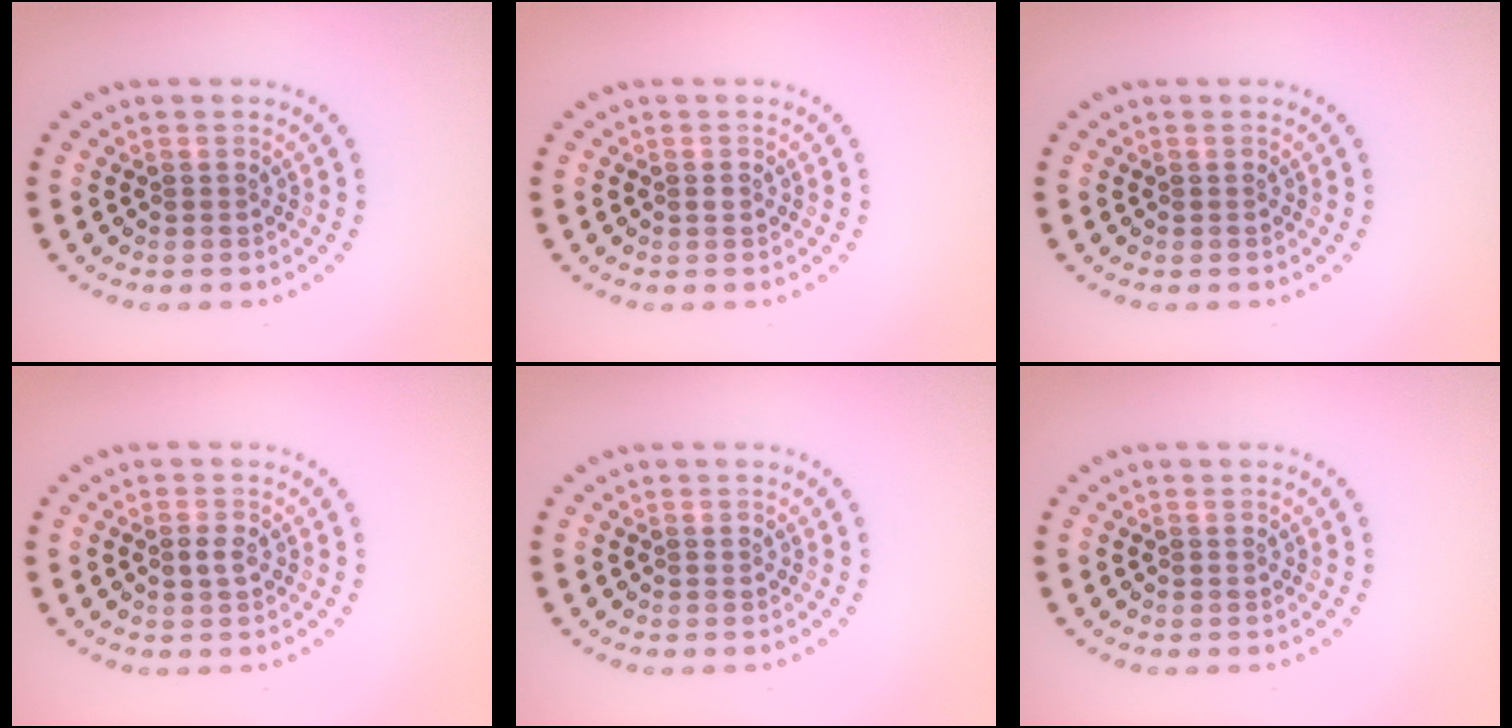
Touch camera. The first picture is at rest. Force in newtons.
{"total": 0.6, "press": 0.5, "slide": 0.2}
{"total": 0.0}
{"total": 1.0, "press": 1.0, "slide": 0.1}
{"total": 0.0}
{"total": 0.0}